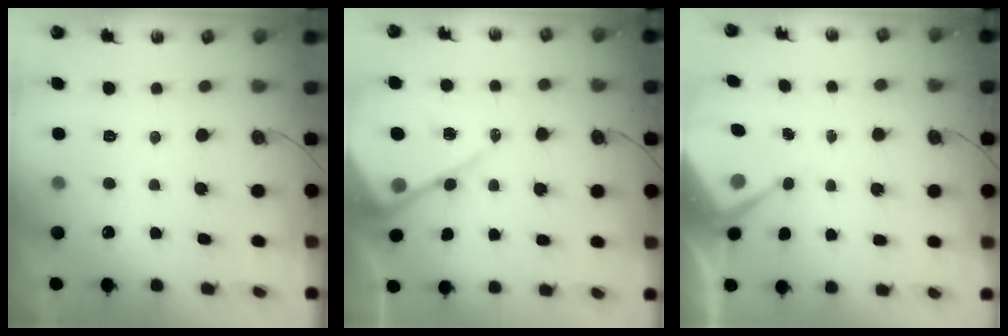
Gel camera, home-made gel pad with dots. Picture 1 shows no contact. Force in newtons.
{"total": 11.6, "press": 11.5, "slide": 1.5}
{"total": 6.3, "press": 6.3, "slide": 0.8}